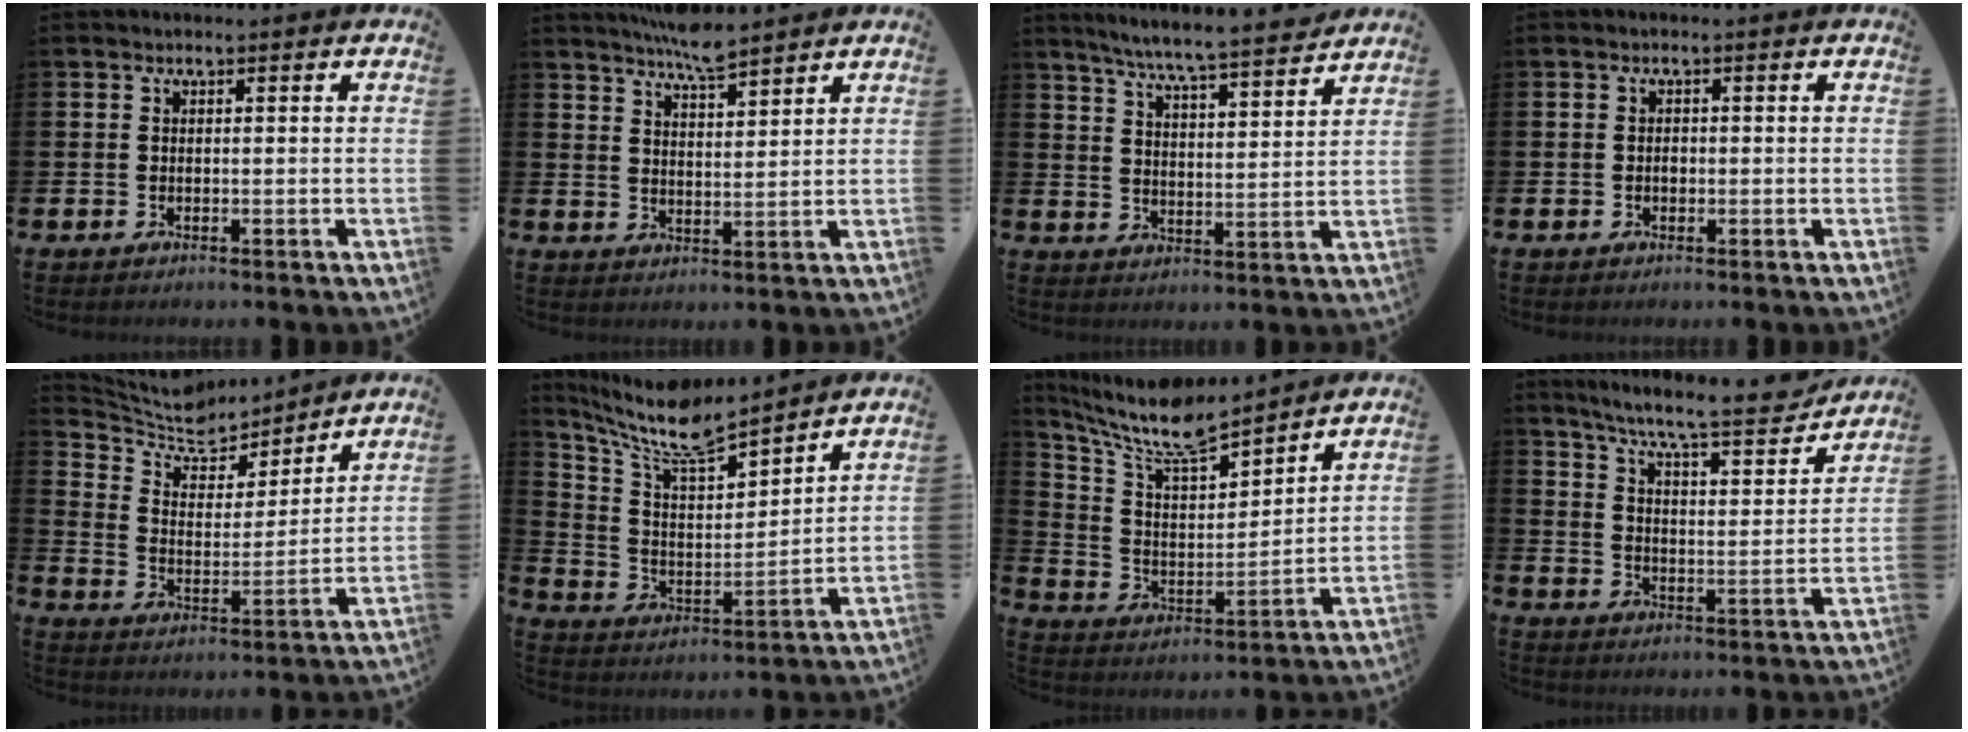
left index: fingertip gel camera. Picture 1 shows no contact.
{"total": 5.4, "force": [5.3, 0.2, 1.0], "torque": [-0.027, -0.030, 0.094]}
{"total": 7.0, "force": [6.6, -0.3, 2.0], "torque": [-0.055, -0.051, 0.113]}
{"total": 0.7, "force": [-0.1, 0.6, 0.4], "torque": [-0.007, 0.003, -0.005]}
{"total": 7.9, "force": [7.5, 2.4, 1.0], "torque": [-0.064, -0.059, 0.131]}
{"total": 9.3, "force": [8.3, 1.7, 4.0], "torque": [-0.114, -0.054, 0.143]}
{"total": 9.3, "force": [8.4, 1.8, 3.4], "torque": [-0.107, -0.059, 0.146]}
{"total": 8.9, "force": [8.0, 0.7, 3.8], "torque": [-0.097, -0.057, 0.133]}